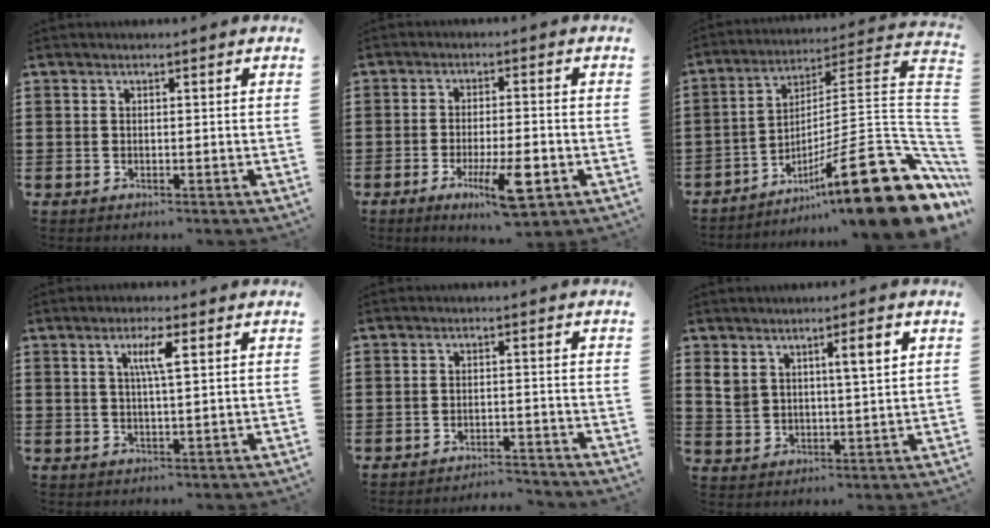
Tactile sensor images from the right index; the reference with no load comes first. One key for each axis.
{"total": 8.3, "fx": -3.3, "fy": 1.7, "fz": 7.4, "tx": -0.139, "ty": -0.015, "tz": -0.055}
{"total": 18.4, "fx": -9.6, "fy": 3.7, "fz": 15.3, "tx": -0.220, "ty": 0.020, "tz": -0.157}
{"total": 4.1, "fx": 1.4, "fy": 0.5, "fz": 3.8, "tx": -0.080, "ty": 0.005, "tz": 0.019}
{"total": 2.9, "fx": -2.9, "fy": -0.1, "fz": 0.3, "tx": -0.011, "ty": -0.002, "tz": -0.062}
{"total": 6.1, "fx": 2.9, "fy": 2.5, "fz": 4.8, "tx": -0.089, "ty": 0.004, "tz": 0.046}